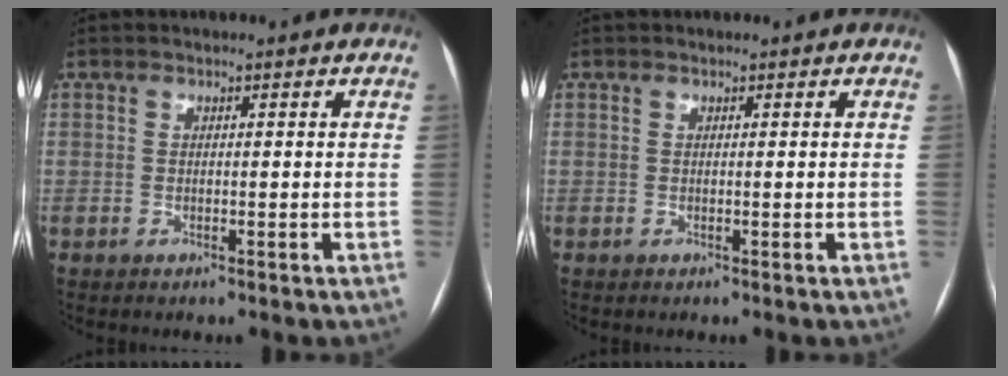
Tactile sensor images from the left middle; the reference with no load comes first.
{"total": 0.0}